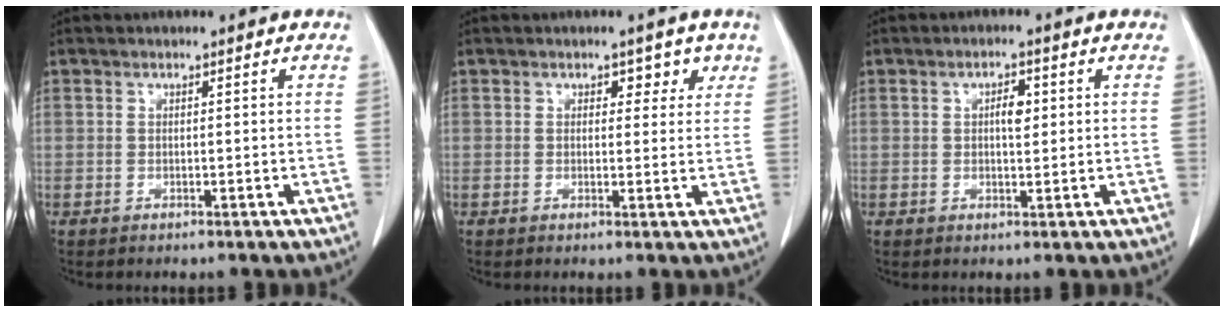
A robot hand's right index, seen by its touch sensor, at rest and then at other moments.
{"total": 2.8, "force": [1.6, 2.0, 1.3], "torque": [0.001, 0.004, 0.018]}
{"total": 2.7, "force": [0.6, 1.1, 2.4], "torque": [-0.041, 0.002, 0.008]}